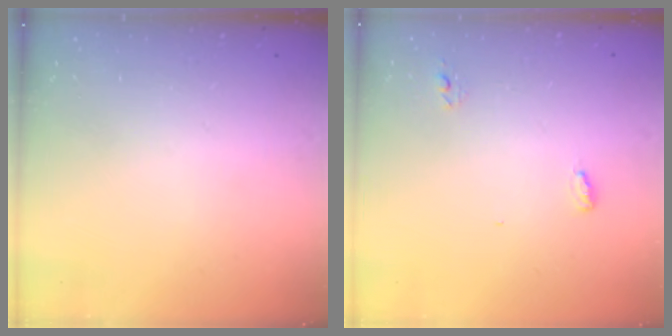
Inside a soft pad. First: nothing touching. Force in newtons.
{"total": 4.2, "press": 4.0, "slide": 1.3}